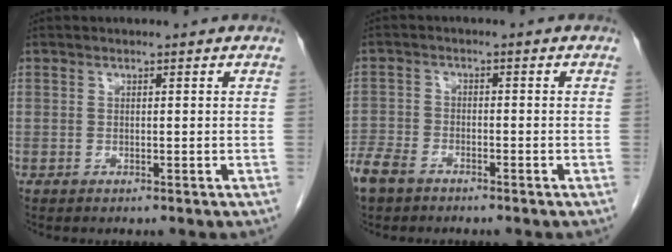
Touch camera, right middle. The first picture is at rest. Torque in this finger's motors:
{"motor_torque": [0.15, -0.16, 0.29, 0.09]}